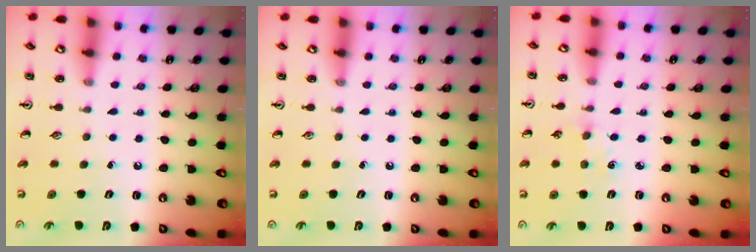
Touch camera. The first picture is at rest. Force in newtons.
{"total": 0.0}
{"total": 2.3, "press": 2.3, "slide": 0.3}